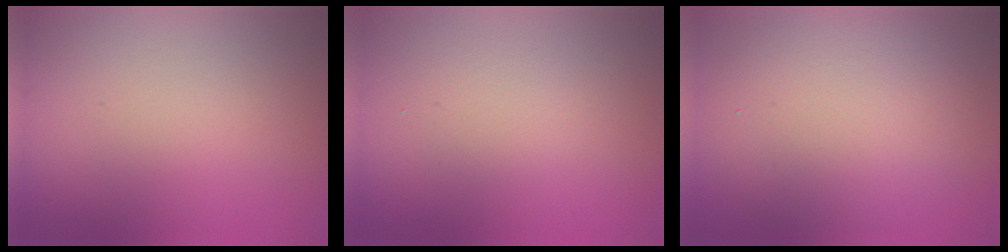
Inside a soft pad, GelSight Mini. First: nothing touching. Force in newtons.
{"total": 1.3, "press": 1.3, "slide": 0.0}
{"total": 8.7, "press": 8.7, "slide": 0.4}